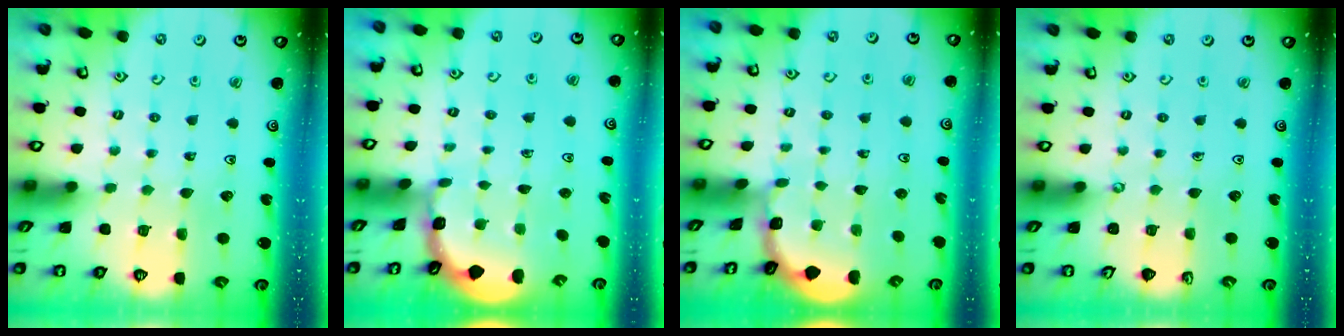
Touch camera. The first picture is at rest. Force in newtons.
{"total": 1.5, "press": 1.5, "slide": 0.2}
{"total": 1.1, "press": 1.1, "slide": 0.1}
{"total": 0.0}